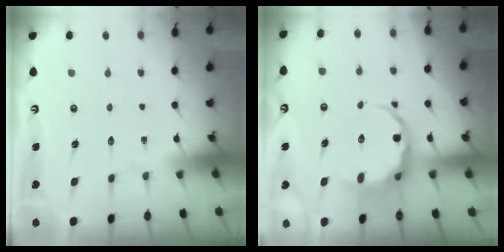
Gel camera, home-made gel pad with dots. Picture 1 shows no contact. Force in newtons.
{"total": 7.2, "press": 6.9, "slide": 1.8}